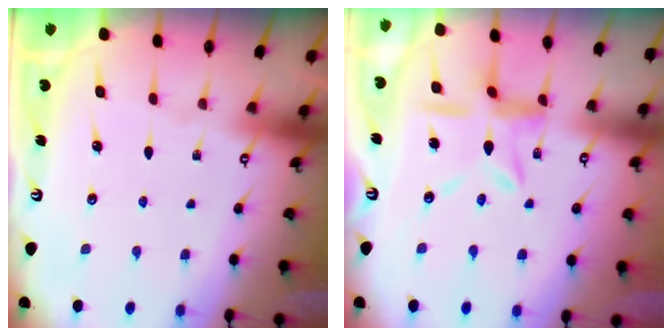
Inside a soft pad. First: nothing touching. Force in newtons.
{"total": 10.8, "press": 10.7, "slide": 0.9}